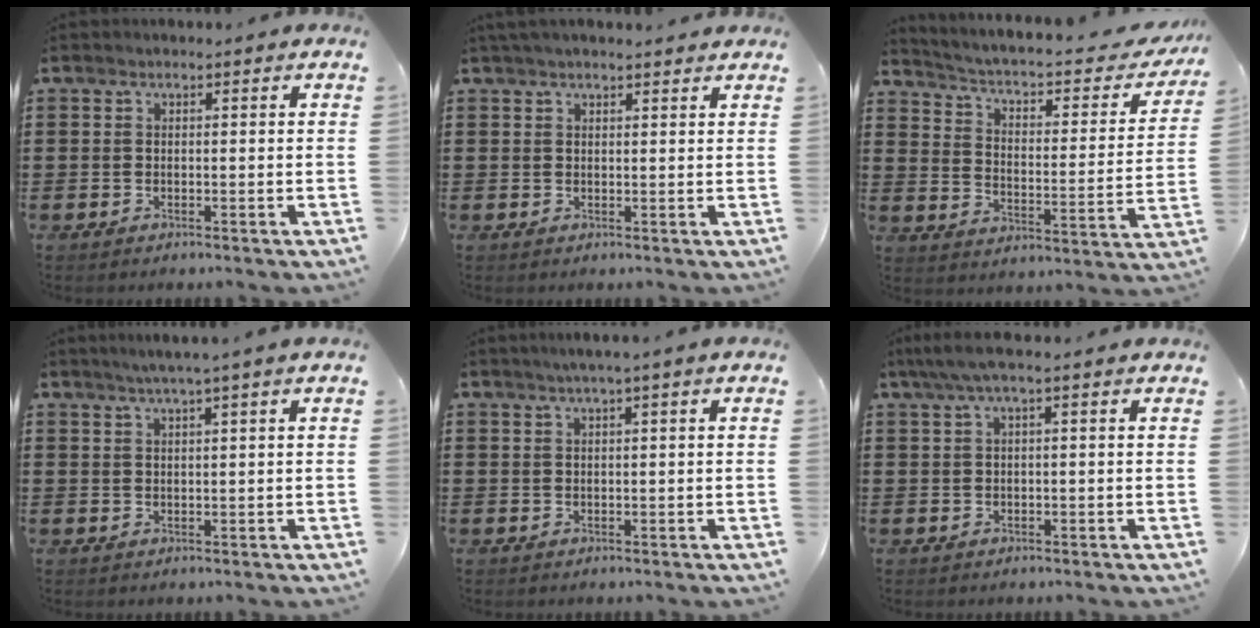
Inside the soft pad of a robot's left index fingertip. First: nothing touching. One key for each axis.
{"total": 2.0, "fx": 1.9, "fy": 0.5, "fz": 0.4, "tx": -0.012, "ty": 0.003, "tz": 0.038}
{"total": 3.6, "fx": 2.6, "fy": 0.8, "fz": 2.3, "tx": -0.061, "ty": -0.027, "tz": 0.033}
{"total": 2.0, "fx": 1.2, "fy": -0.5, "fz": 1.5, "tx": -0.029, "ty": -0.003, "tz": 0.021}
{"total": 1.5, "fx": 0.7, "fy": -0.3, "fz": 1.3, "tx": -0.022, "ty": -0.001, "tz": 0.011}
{"total": 2.3, "fx": 0.3, "fy": 0.1, "fz": 2.3, "tx": -0.042, "ty": -0.001, "tz": 0.003}